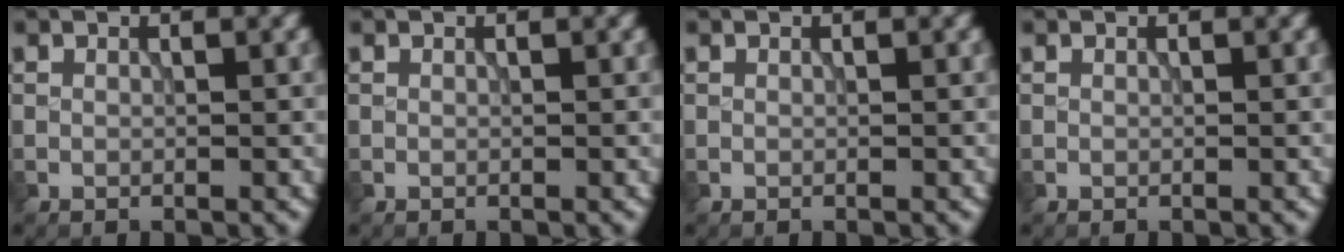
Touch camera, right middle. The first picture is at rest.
{"total": 0.0}
{"total": 0.0}
{"total": 0.0}